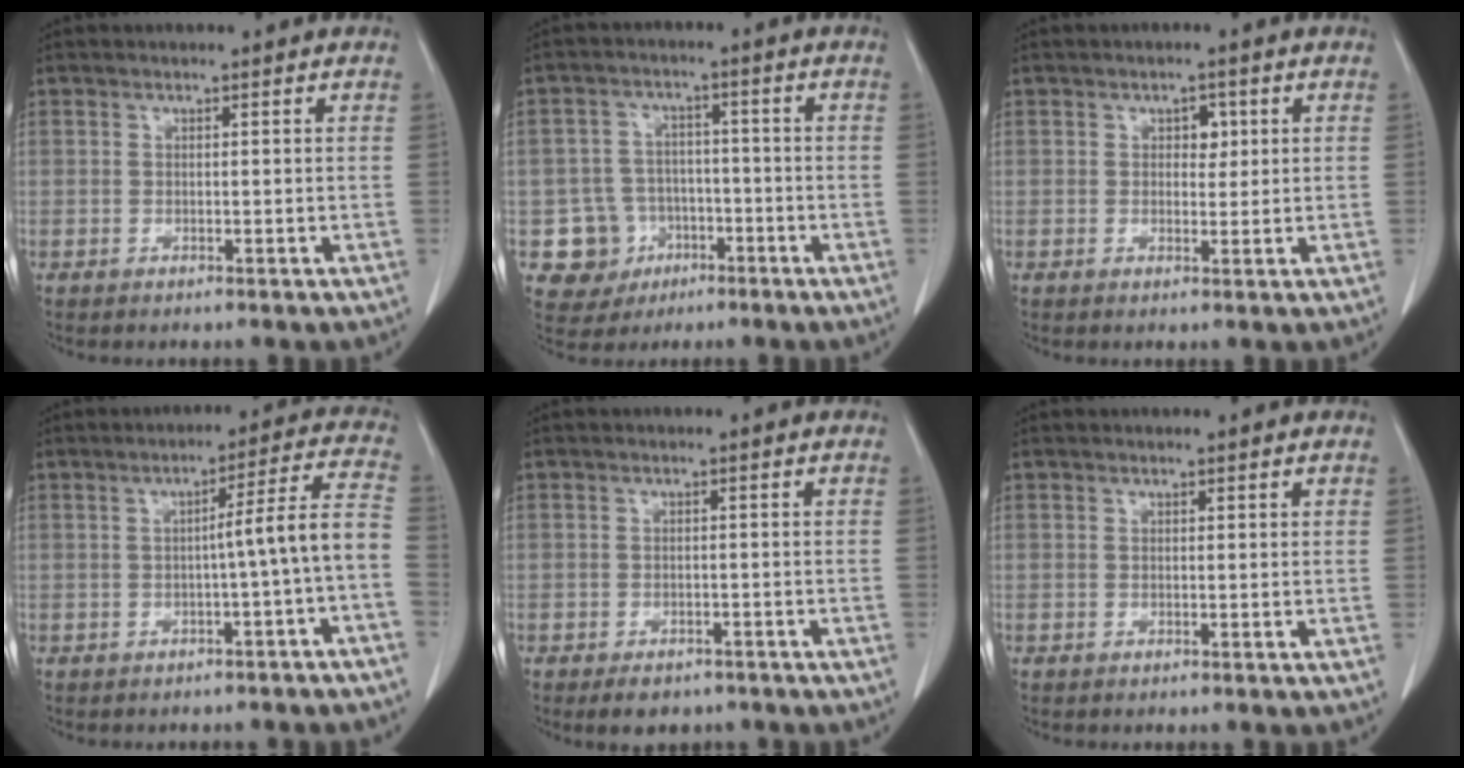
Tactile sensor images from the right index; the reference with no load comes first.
{"total": 7.9, "force": [-2.6, 7.4, 1.0], "torque": [-0.019, 0.012, -0.034]}
{"total": 2.3, "force": [0.8, 1.5, 1.6], "torque": [-0.017, 0.004, 0.009]}
{"total": 7.0, "force": [-1.8, -0.8, 6.8], "torque": [-0.086, 0.022, -0.024]}
{"total": 4.1, "force": [-3.1, 2.3, 1.4], "torque": [-0.012, 0.001, -0.039]}
{"total": 0.0}